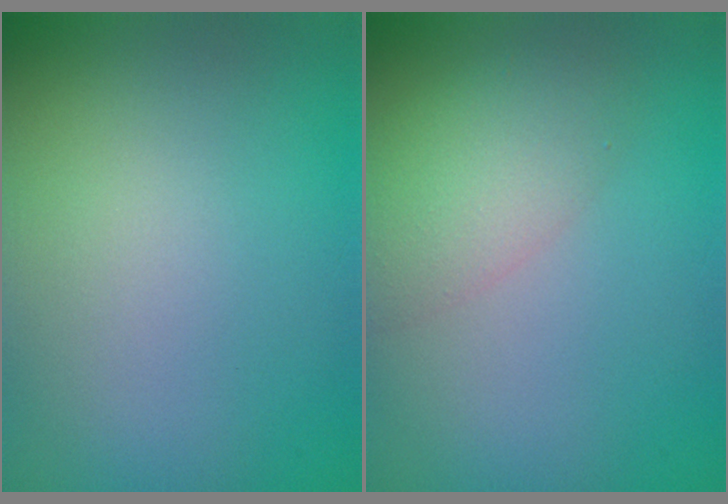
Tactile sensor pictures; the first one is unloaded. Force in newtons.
{"total": 3.9, "press": 3.9, "slide": 0.2}